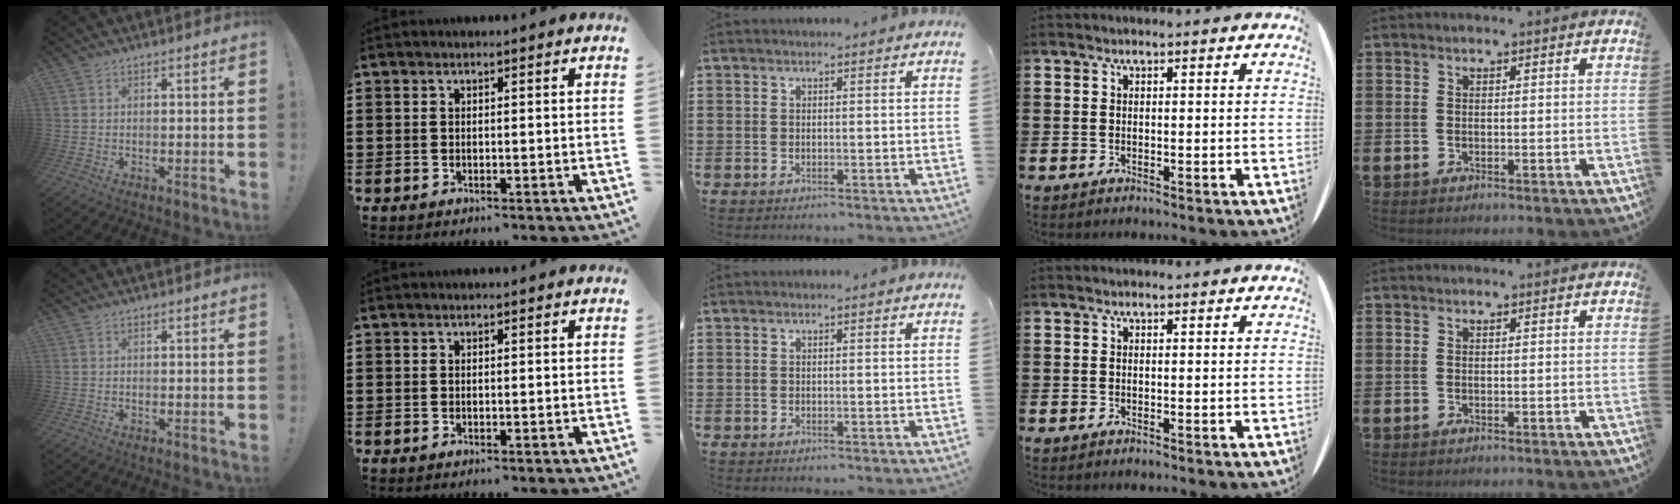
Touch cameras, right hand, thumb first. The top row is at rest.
{}